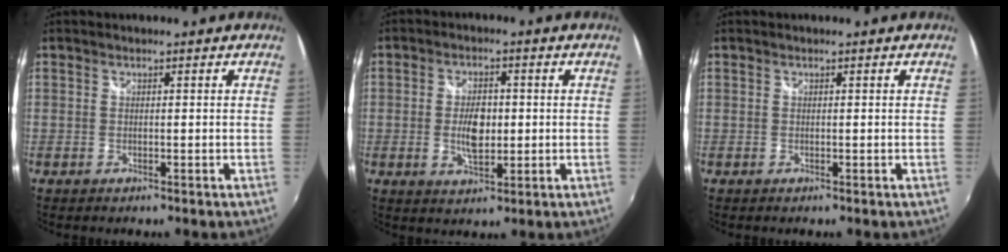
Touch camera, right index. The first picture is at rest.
{"total": 6.4, "force": [-0.4, 3.3, 5.5], "torque": [-0.103, -0.001, -0.006]}
{"total": 0.0}